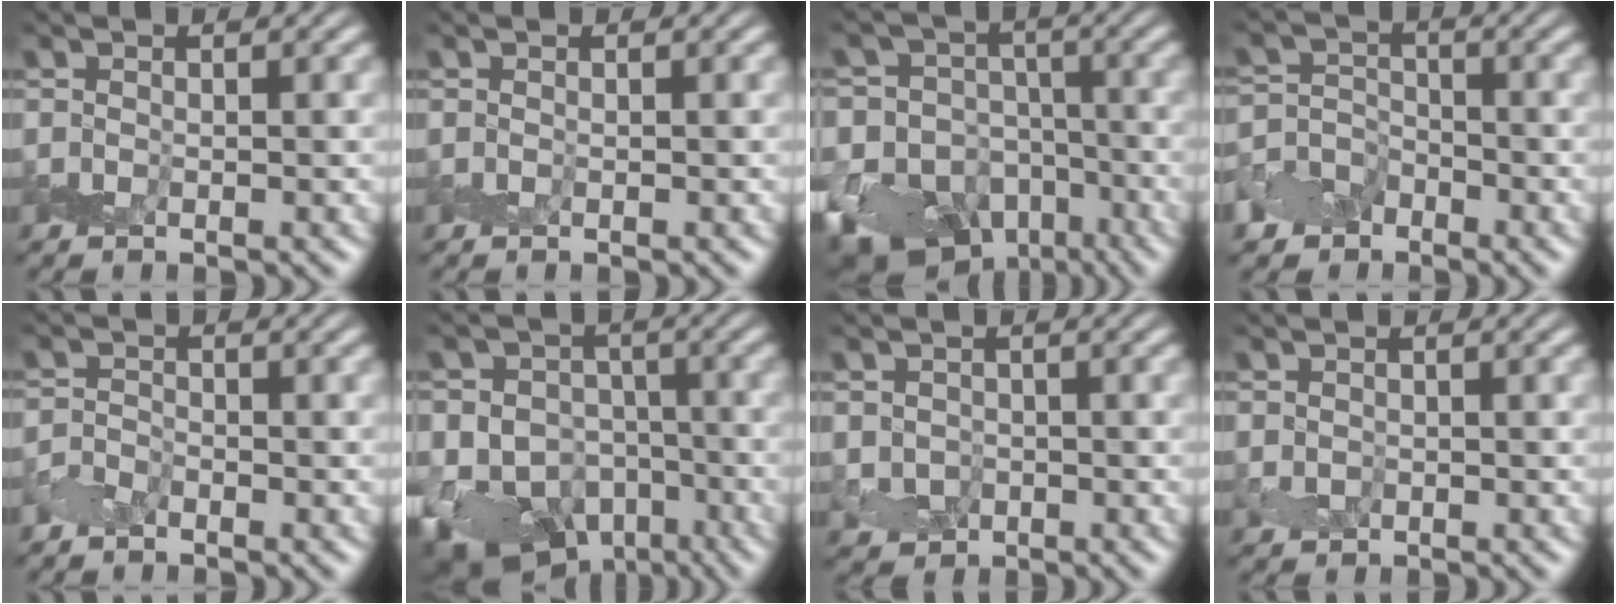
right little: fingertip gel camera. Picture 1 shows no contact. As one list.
[{"total": 0.0}, {"total": 19.1, "force": [-10.9, 14.4, 6.3], "torque": [-0.140, -0.050, -0.171]}, {"total": 3.2, "force": [-1.8, 2.5, 0.8], "torque": [-0.007, 0.003, -0.036]}, {"total": 1.2, "force": [-0.9, 0.7, 0.2], "torque": [-0.005, 0.005, -0.021]}, {"total": 16.8, "force": [-8.9, 13.0, 5.9], "torque": [-0.114, -0.049, -0.151]}, {"total": 2.5, "force": [-0.5, 2.3, 0.7], "torque": [0.003, 0.001, -0.006]}, {"total": 1.0, "force": [-0.1, 0.9, 0.2], "torque": [-0.003, -0.001, -0.001]}]